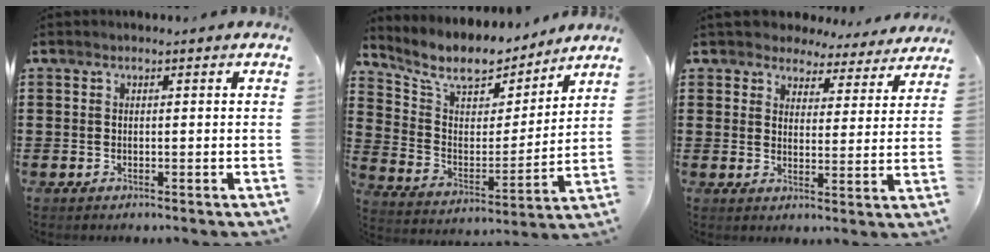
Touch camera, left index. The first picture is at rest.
{"total": 8.6, "force": [7.4, 3.4, 2.9], "torque": [-0.083, -0.053, 0.126]}
{"total": 4.5, "force": [4.3, 1.3, 0.1], "torque": [-0.028, -0.024, 0.074]}